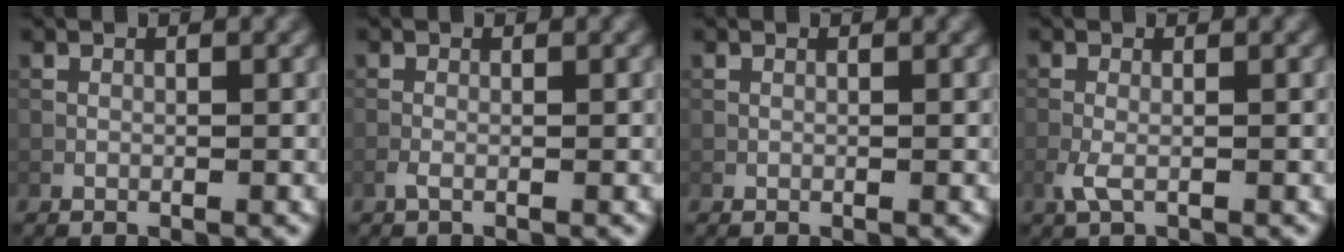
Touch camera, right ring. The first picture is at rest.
{"total": 0.6, "force": [-0.4, 0.0, 0.5], "torque": [-0.014, 0.002, -0.010]}
{"total": 0.0}
{"total": 1.7, "force": [-0.8, 0.5, 1.4], "torque": [-0.037, -0.001, -0.022]}